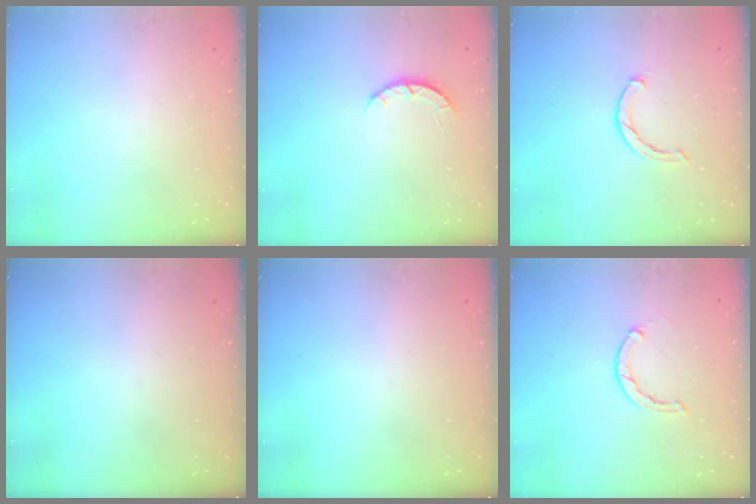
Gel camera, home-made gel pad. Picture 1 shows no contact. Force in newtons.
{"total": 2.7, "press": 2.6, "slide": 0.4}
{"total": 2.3, "press": 2.2, "slide": 0.5}
{"total": 0.0}
{"total": 0.0}
{"total": 1.6, "press": 1.5, "slide": 0.4}